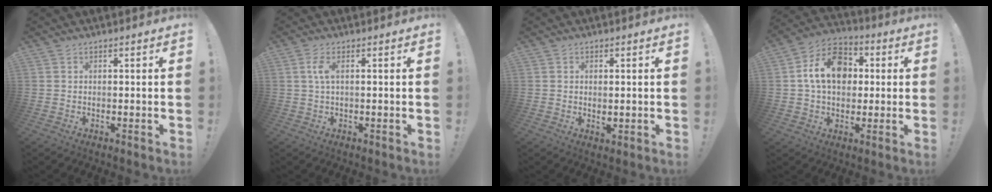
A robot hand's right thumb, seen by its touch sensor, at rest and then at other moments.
{"total": 3.6, "force": [0.7, 1.0, 3.3], "torque": [-0.064, 0.002, 0.012]}
{"total": 1.6, "force": [0.4, 0.9, 1.3], "torque": [-0.011, -0.003, 0.005]}
{"total": 15.2, "force": [3.0, 11.3, 9.7], "torque": [-0.145, 0.010, 0.062]}